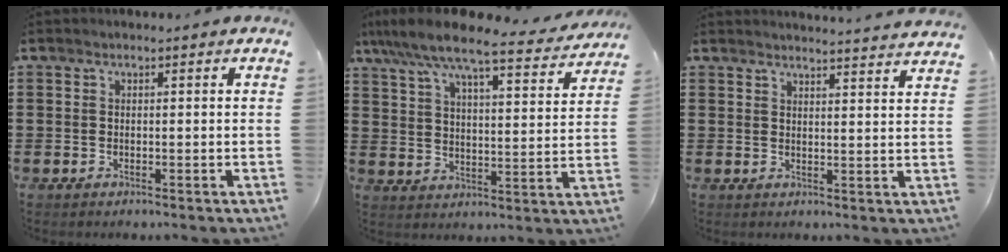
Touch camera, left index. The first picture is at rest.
{"total": 8.3, "force": [7.3, 0.8, 4.0], "torque": [-0.107, -0.038, 0.122]}
{"total": 3.1, "force": [3.0, -0.7, 0.1], "torque": [-0.010, -0.018, 0.055]}